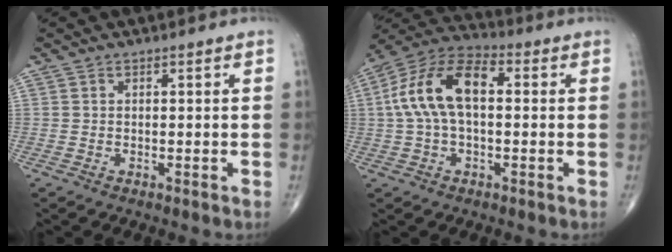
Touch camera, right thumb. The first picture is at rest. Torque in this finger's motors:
{"motor_torque": [0.53, 0.62, 1.28, 0.00, 0.46]}